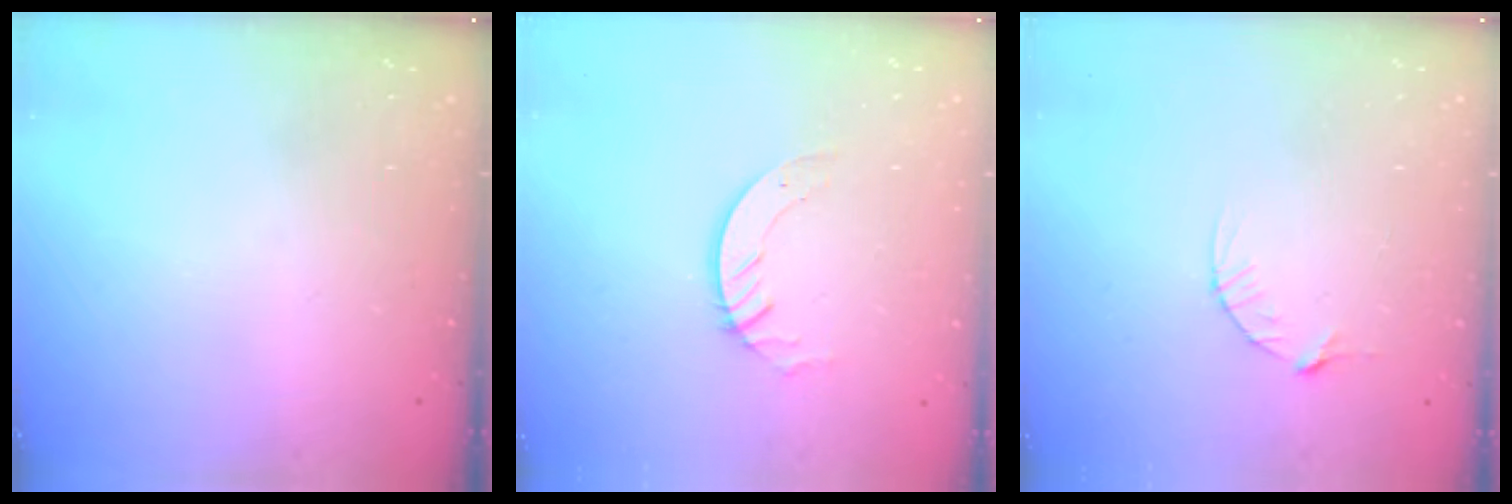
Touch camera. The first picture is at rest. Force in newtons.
{"total": 2.8, "press": 2.8, "slide": 0.2}
{"total": 4.4, "press": 4.4, "slide": 0.6}